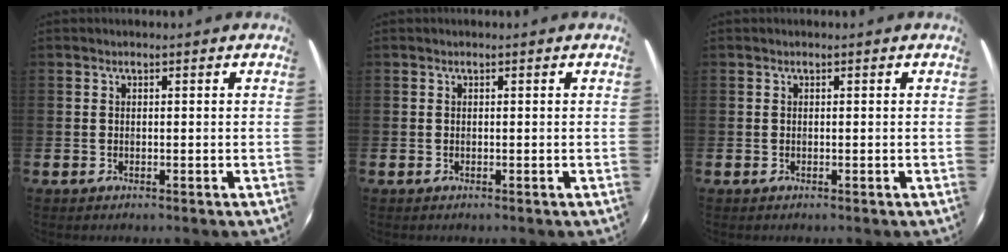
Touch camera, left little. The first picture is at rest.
{"total": 0.0}
{"total": 0.0}